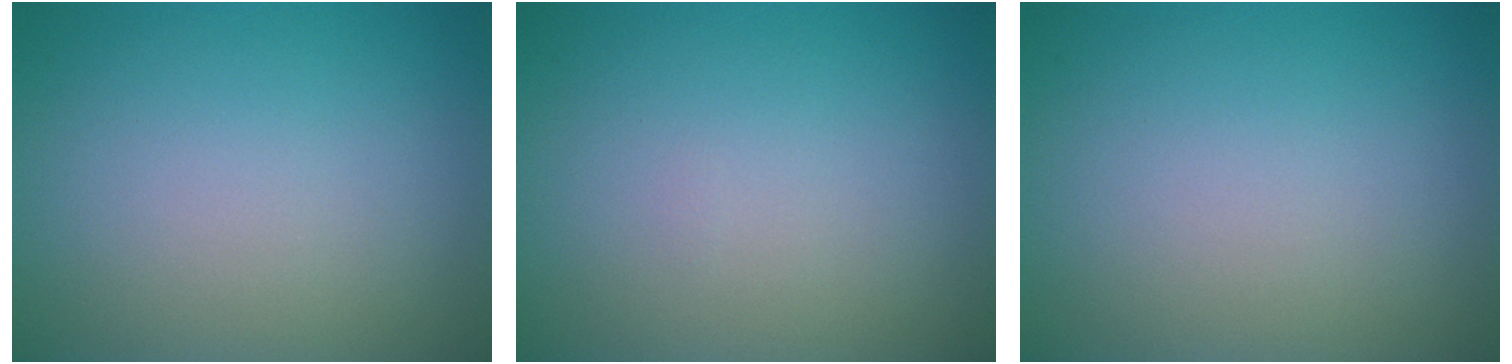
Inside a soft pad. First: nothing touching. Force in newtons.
{"total": 0.0}
{"total": 0.0}